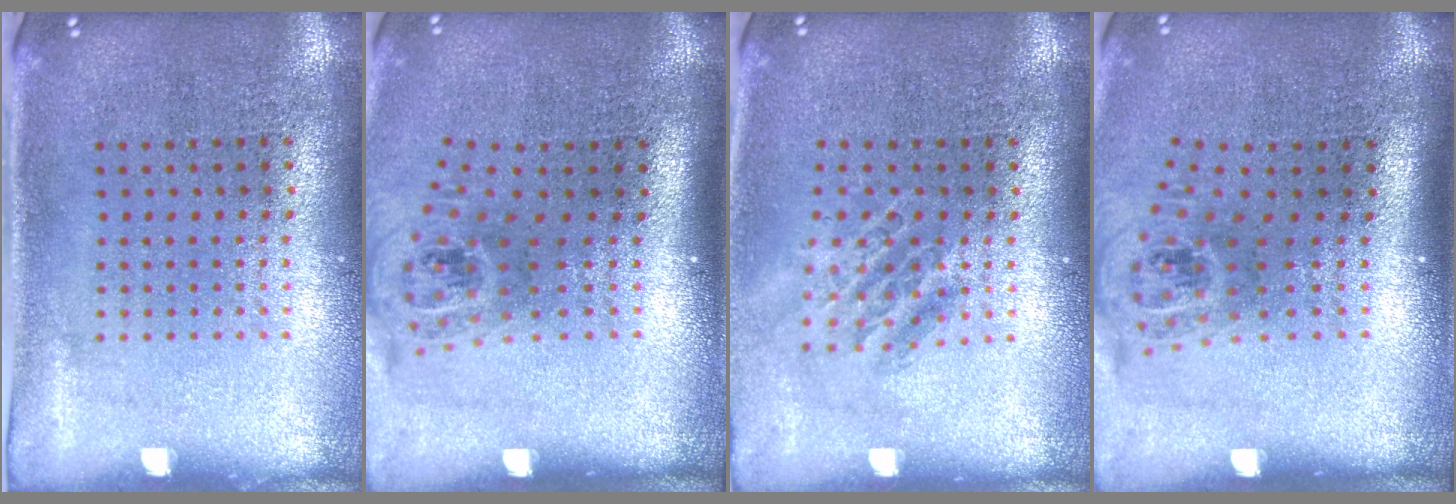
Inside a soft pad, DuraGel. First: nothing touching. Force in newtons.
{"total": 1.7, "press": 1.2, "slide": 1.2}
{"total": 1.4, "press": 1.1, "slide": 0.9}
{"total": 1.7, "press": 1.2, "slide": 1.2}